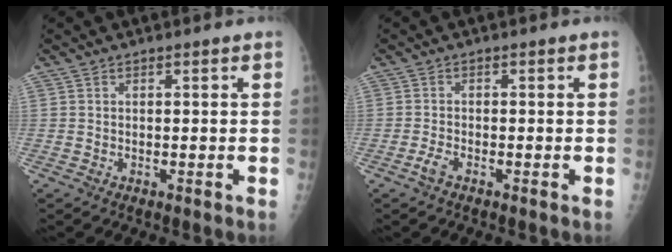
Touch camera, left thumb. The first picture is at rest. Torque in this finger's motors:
{"motor_torque": [-0.34, 0.25, 0.05, 0.01, 0.00]}